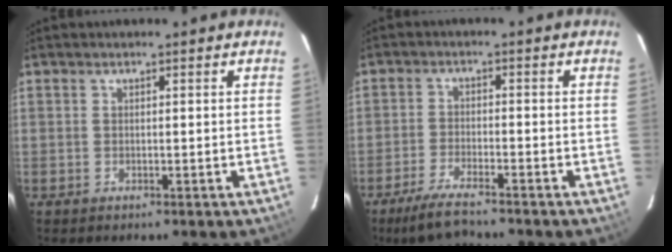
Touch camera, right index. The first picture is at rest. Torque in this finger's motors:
{"motor_torque": [0.64, -0.40, 0.21, 0.04]}